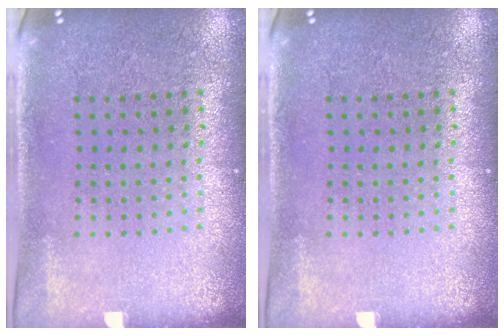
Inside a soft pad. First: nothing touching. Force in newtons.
{"total": 0.0}